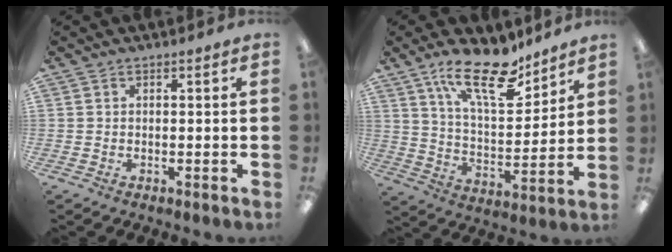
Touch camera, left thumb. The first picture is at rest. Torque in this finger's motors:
{"motor_torque": [0.33, 0.26, 1.46, -1.31, 0.28]}